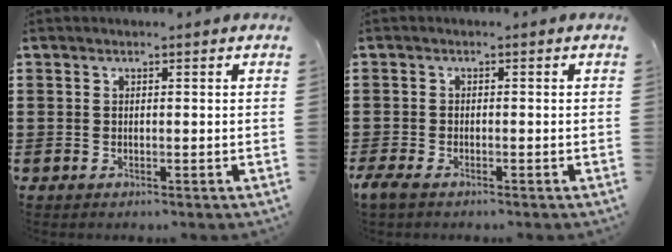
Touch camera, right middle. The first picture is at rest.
{"total": 1.8, "force": [-1.4, 0.6, 1.0], "torque": [-0.042, -0.006, -0.035]}